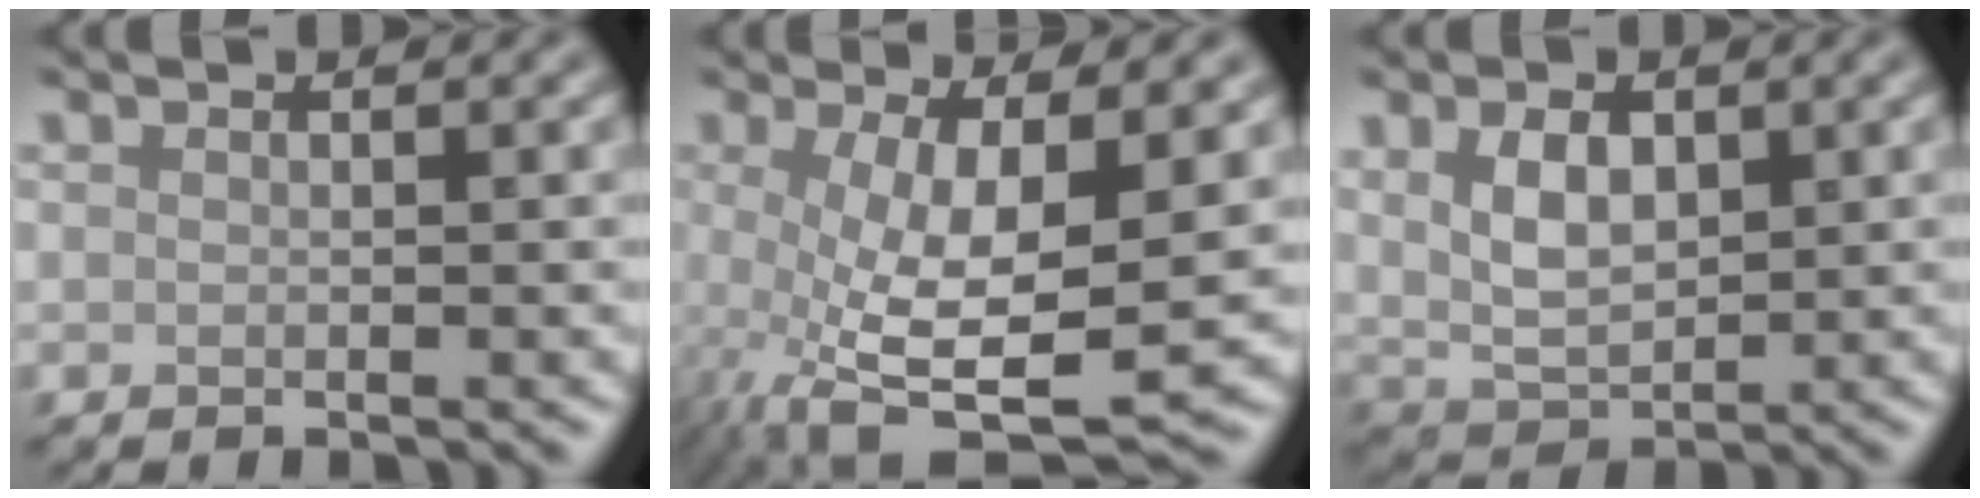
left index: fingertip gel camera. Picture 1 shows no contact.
{"total": 9.1, "force": [-1.4, 2.9, 8.6], "torque": [-0.170, -0.017, -0.023]}
{"total": 4.2, "force": [1.1, 2.6, 3.2], "torque": [-0.067, -0.001, 0.023]}